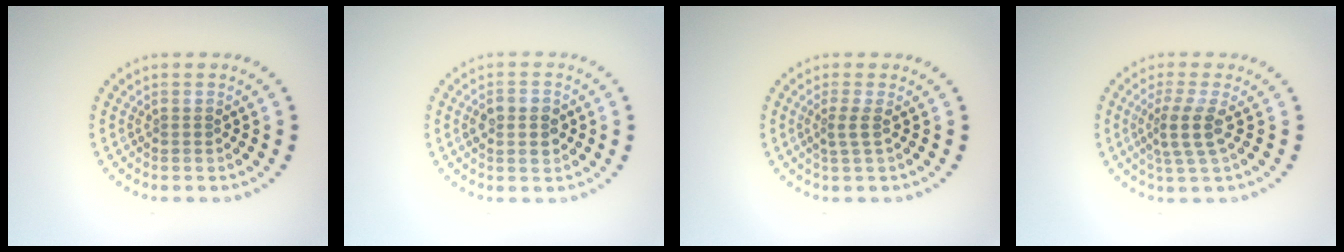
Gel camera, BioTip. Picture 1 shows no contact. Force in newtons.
{"total": 2.6, "press": 2.6, "slide": 0.2}
{"total": 1.5, "press": 1.0, "slide": 1.1}
{"total": 2.9, "press": 2.2, "slide": 1.8}